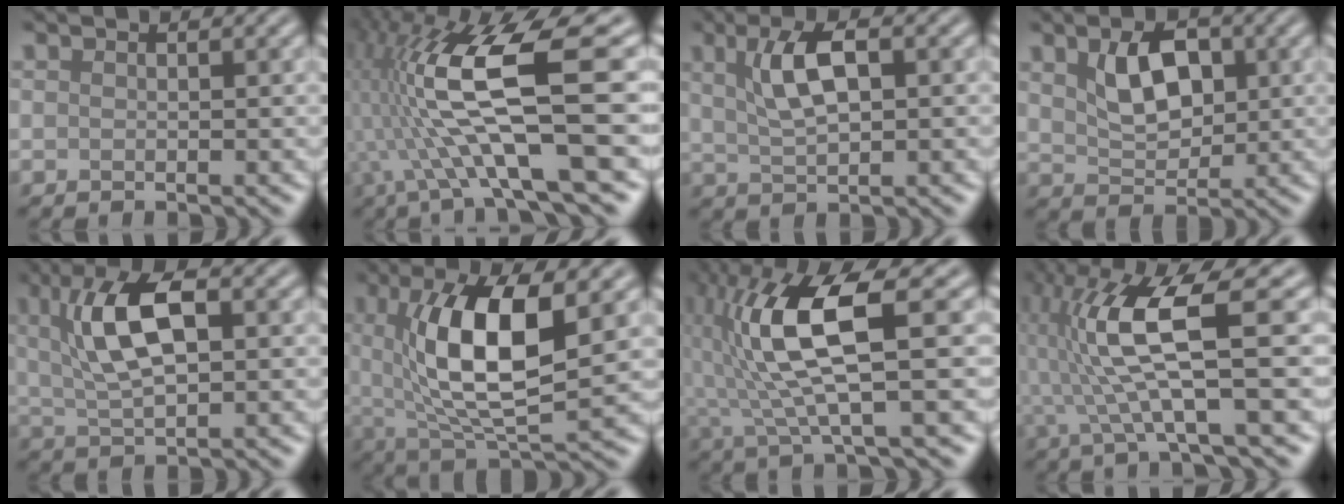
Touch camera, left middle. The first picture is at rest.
{"total": 13.0, "force": [-0.3, 3.4, 12.6], "torque": [-0.243, 0.008, -0.004]}
{"total": 4.6, "force": [1.4, 1.7, 4.1], "torque": [-0.080, 0.007, 0.024]}
{"total": 4.8, "force": [1.5, 2.9, 3.6], "torque": [-0.072, 0.002, 0.028]}
{"total": 6.9, "force": [1.6, 2.8, 6.1], "torque": [-0.112, 0.011, 0.028]}
{"total": 10.4, "force": [1.9, 3.6, 9.5], "torque": [-0.168, -0.003, 0.035]}
{"total": 9.2, "force": [1.4, 2.2, 8.8], "torque": [-0.183, 0.003, 0.034]}
{"total": 9.0, "force": [0.3, 1.6, 8.9], "torque": [-0.174, 0.015, 0.004]}